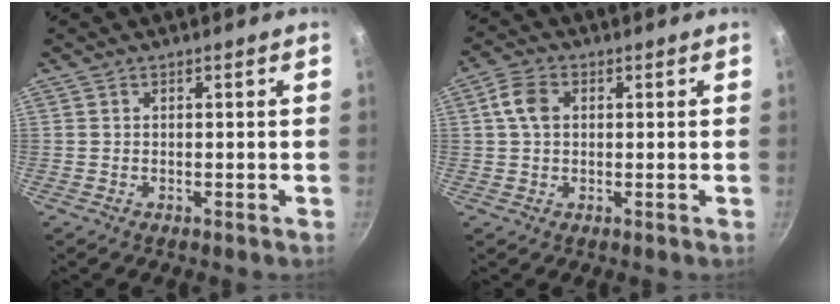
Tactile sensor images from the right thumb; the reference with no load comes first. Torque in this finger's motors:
{"motor_torque": [-0.19, 0.10, 0.22, 0.38, 0.09]}